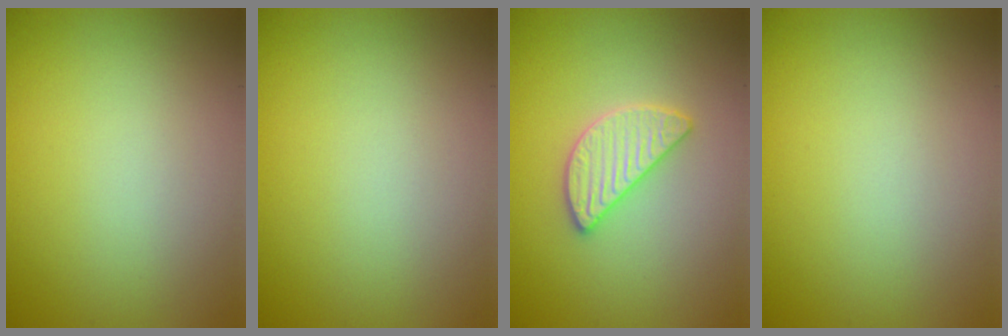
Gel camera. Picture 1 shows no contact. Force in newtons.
{"total": 0.0}
{"total": 2.6, "press": 2.6, "slide": 0.2}
{"total": 0.0}